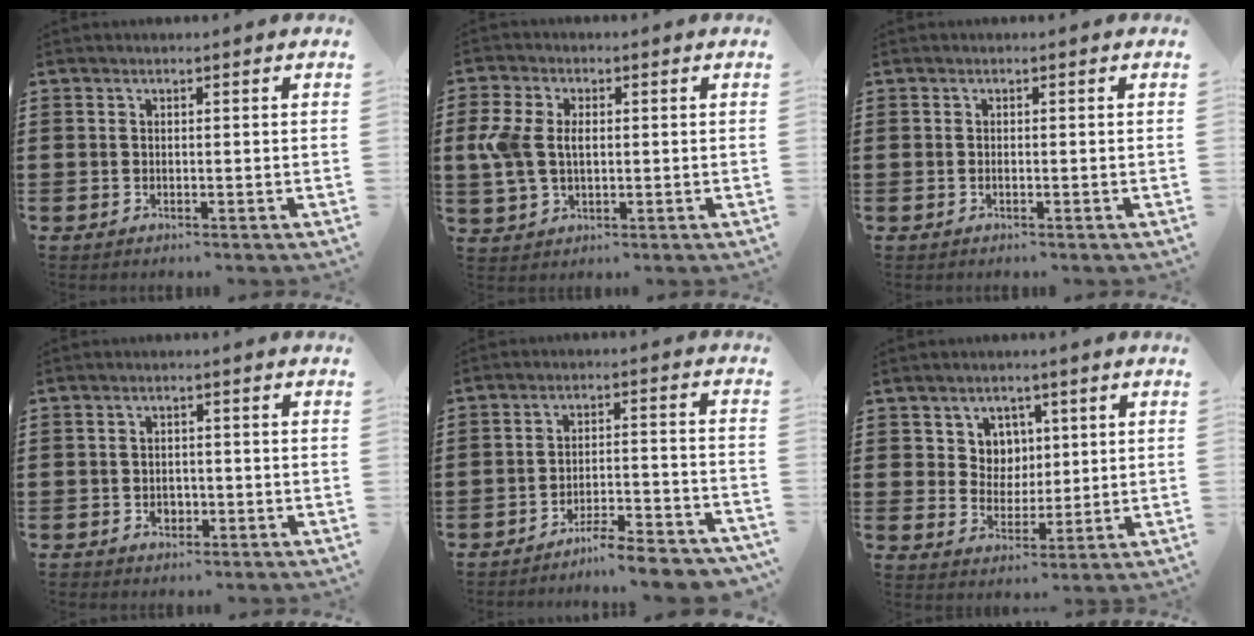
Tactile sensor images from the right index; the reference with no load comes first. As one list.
[{"total": 5.5, "force": [0.4, 3.6, 4.1], "torque": [-0.117, 0.002, -0.003]}, {"total": 0.0}, {"total": 1.8, "force": [-0.7, 1.5, 0.6], "torque": [-0.016, 0.002, -0.017]}, {"total": 6.0, "force": [-5.6, -0.2, 1.9], "torque": [-0.030, -0.002, -0.107]}, {"total": 4.7, "force": [2.2, 4.1, 0.6], "torque": [-0.028, 0.006, 0.039]}]